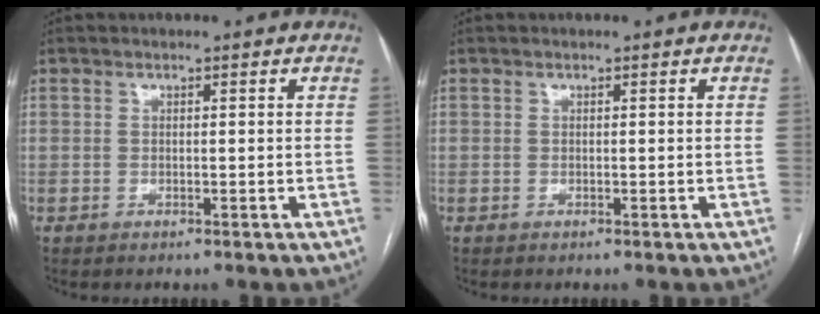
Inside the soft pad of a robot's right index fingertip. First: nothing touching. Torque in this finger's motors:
{"motor_torque": [0.00, 0.02, 0.00, 0.00]}